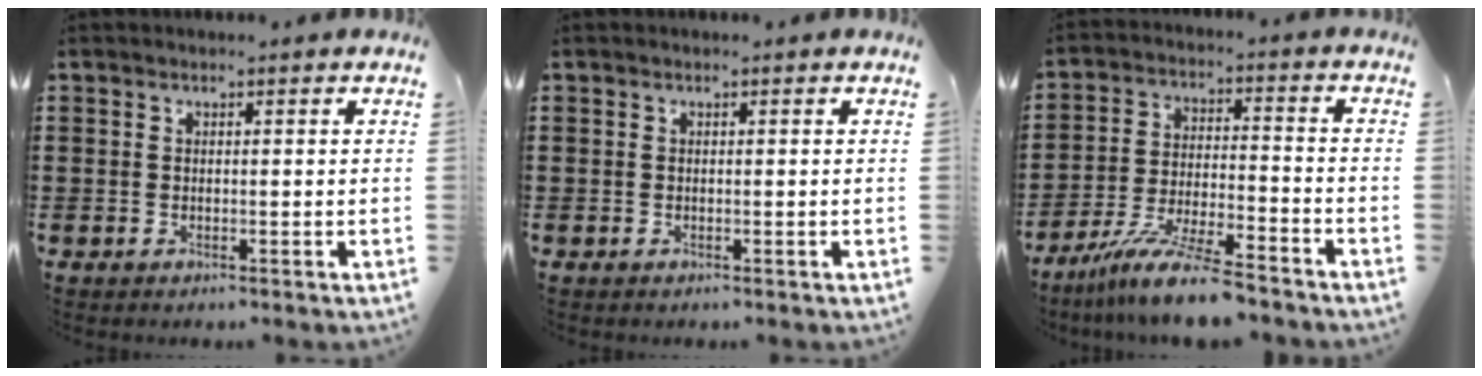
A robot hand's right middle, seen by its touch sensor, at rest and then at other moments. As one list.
[{"total": 0.0}, {"total": 10.3, "force": [-8.9, 0.4, 5.2], "torque": [-0.101, 0.005, -0.171]}]